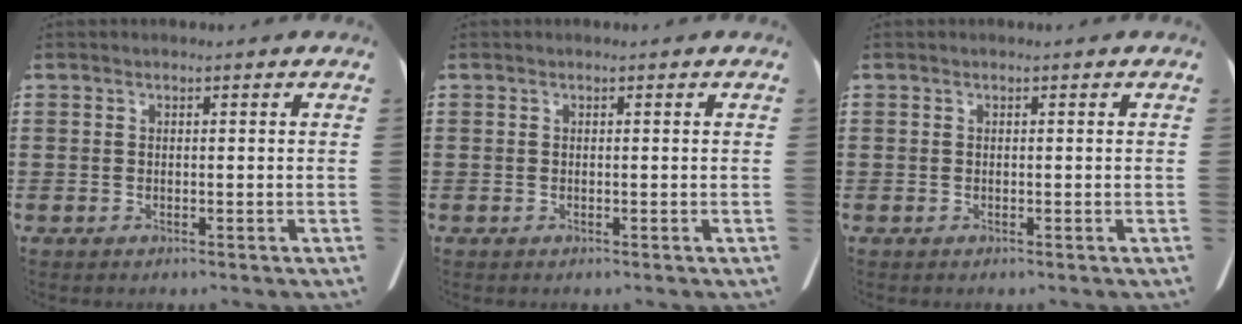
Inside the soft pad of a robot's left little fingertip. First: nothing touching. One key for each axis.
{"total": 0.0}
{"total": 0.0}